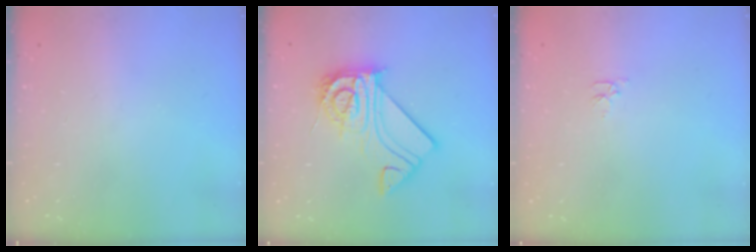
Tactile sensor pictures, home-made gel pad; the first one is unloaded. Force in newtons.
{"total": 15.9, "press": 15.8, "slide": 0.7}
{"total": 3.1, "press": 3.1, "slide": 0.3}